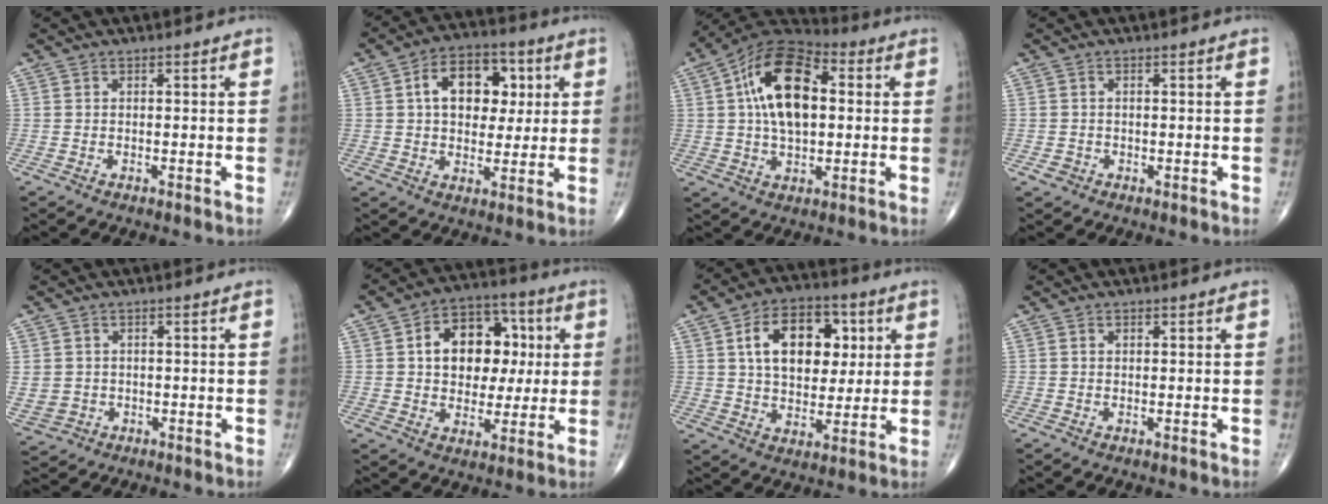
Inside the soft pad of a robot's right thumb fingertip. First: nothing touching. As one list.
[{"total": 13.4, "force": [3.1, 8.9, 9.5], "torque": [-0.102, 0.010, 0.043]}, {"total": 16.9, "force": [2.9, 9.2, 13.9], "torque": [-0.229, 0.024, 0.043]}, {"total": 1.4, "force": [-0.5, 1.3, 0.3], "torque": [0.004, 0.007, -0.005]}, {"total": 8.2, "force": [-0.6, 7.6, 3.2], "torque": [-0.094, 0.010, 0.012]}, {"total": 15.2, "force": [2.6, 10.9, 10.4], "torque": [-0.106, 0.017, 0.038]}, {"total": 16.1, "force": [4.3, 10.4, 11.6], "torque": [-0.143, 0.003, 0.070]}, {"total": 0.7, "force": [0.3, 0.5, 0.4], "torque": [-0.007, -0.002, 0.006]}]